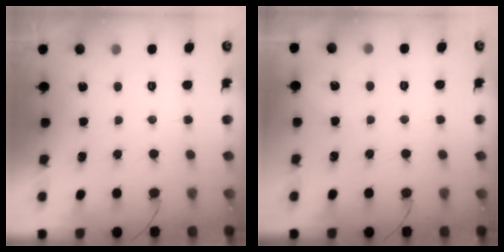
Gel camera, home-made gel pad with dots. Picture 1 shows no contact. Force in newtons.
{"total": 2.3, "press": 2.3, "slide": 0.4}